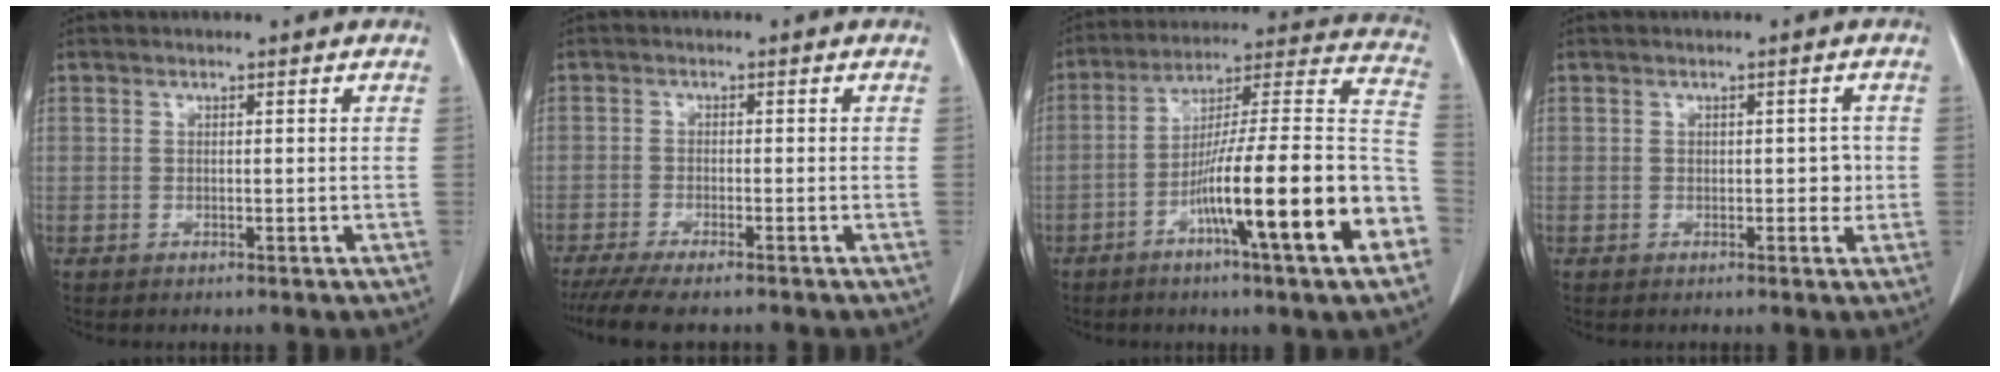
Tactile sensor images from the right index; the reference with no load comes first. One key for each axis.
{"total": 7.8, "fx": -6.5, "fy": 1.0, "fz": 4.2, "tx": -0.061, "ty": -0.016, "tz": -0.104}
{"total": 22.5, "fx": -8.6, "fy": 0.7, "fz": 20.8, "tx": -0.271, "ty": 0.001, "tz": -0.138}
{"total": 2.2, "fx": -0.1, "fy": 1.4, "fz": 1.7, "tx": -0.015, "ty": 0.008, "tz": 0.000}